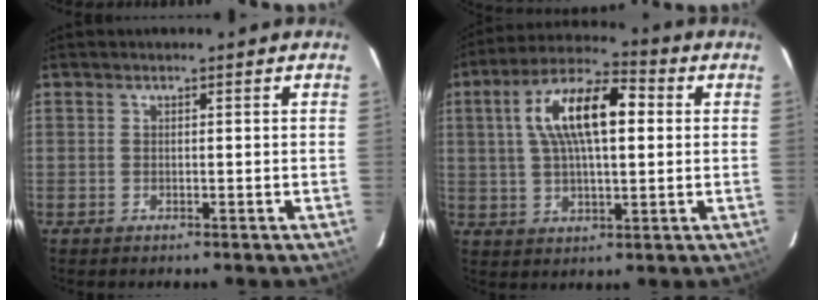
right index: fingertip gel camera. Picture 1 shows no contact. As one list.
[{"total": 14.4, "force": [3.1, 5.5, 12.9], "torque": [-0.237, 0.027, 0.048]}]